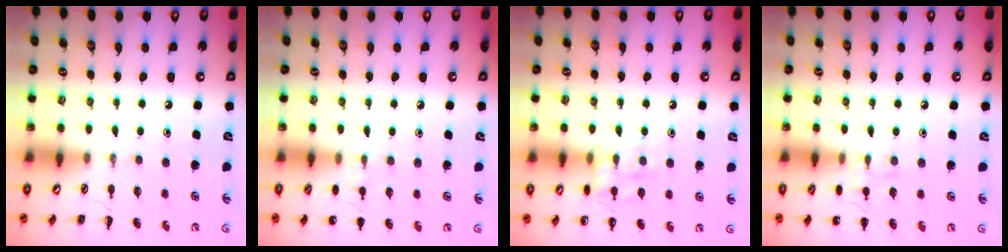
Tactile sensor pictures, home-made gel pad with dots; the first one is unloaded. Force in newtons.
{"total": 5.2, "press": 4.9, "slide": 1.5}
{"total": 8.6, "press": 8.5, "slide": 0.8}
{"total": 6.8, "press": 6.5, "slide": 2.0}